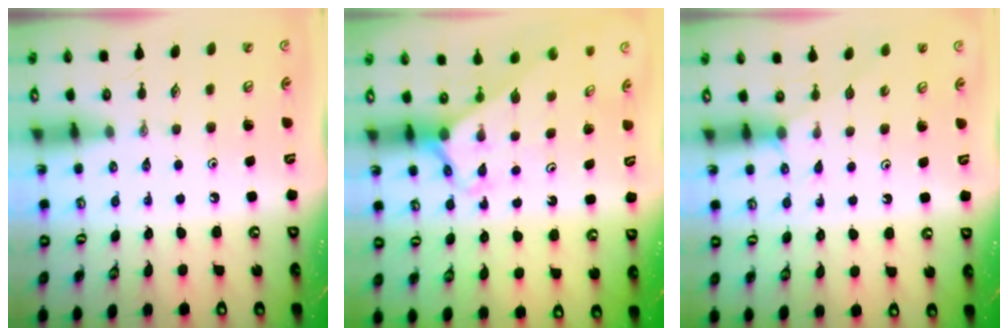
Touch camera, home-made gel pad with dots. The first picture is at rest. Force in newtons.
{"total": 2.4, "press": 2.4, "slide": 0.1}
{"total": 2.5, "press": 2.5, "slide": 0.3}